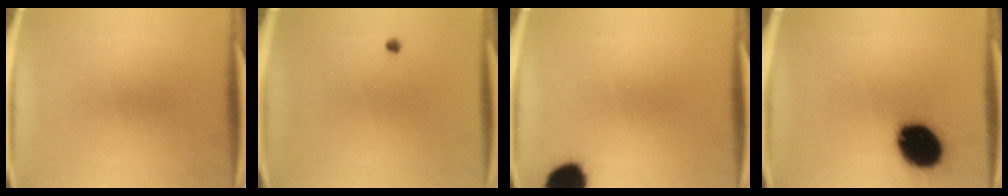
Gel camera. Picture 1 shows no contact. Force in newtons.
{"total": 0.6}
{"total": 9.4}
{"total": 16.6}